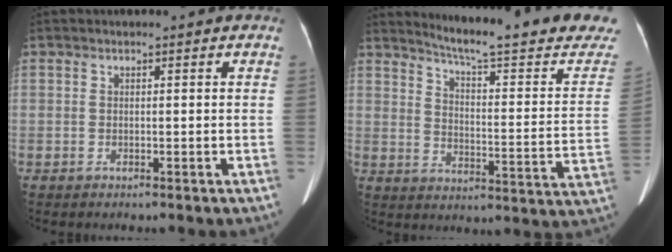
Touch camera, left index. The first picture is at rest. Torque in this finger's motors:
{"motor_torque": [0.33, -0.82, 0.01, 0.06]}